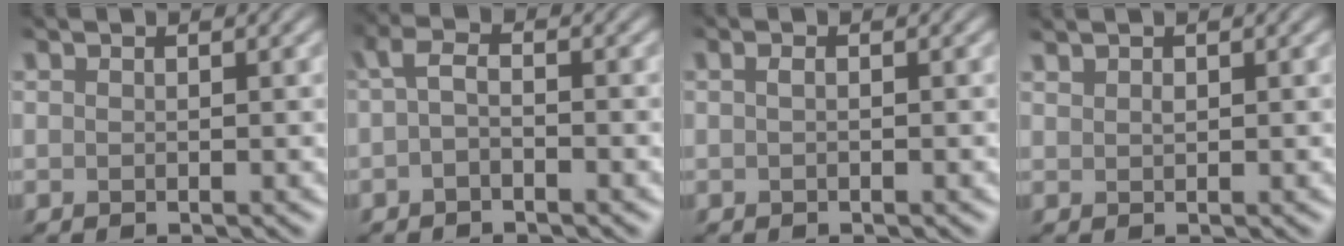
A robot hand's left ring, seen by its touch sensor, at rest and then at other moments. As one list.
[{"total": 1.9, "force": [-0.5, 0.7, 1.7], "torque": [-0.035, 0.000, -0.014]}, {"total": 0.6, "force": [0.0, 0.1, 0.6], "torque": [-0.013, 0.000, 0.000]}, {"total": 0.7, "force": [0.6, 0.2, 0.3], "torque": [-0.007, 0.001, 0.015]}]